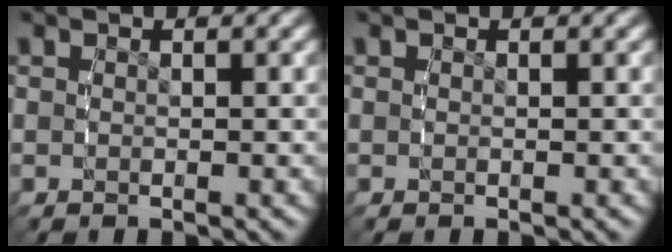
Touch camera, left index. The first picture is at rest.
{"total": 0.0}